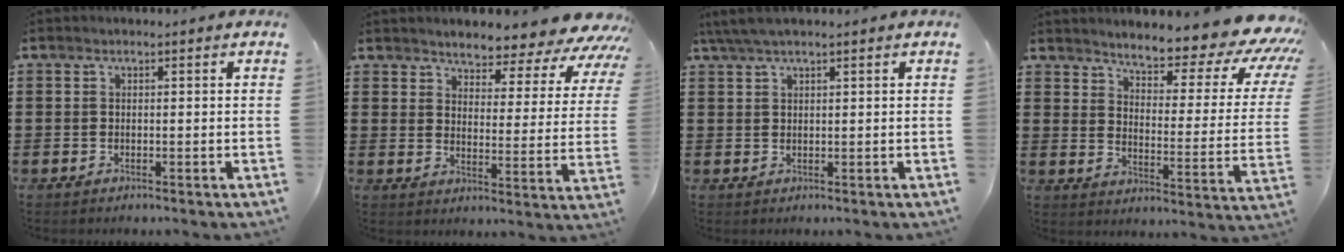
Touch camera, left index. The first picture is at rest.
{"total": 4.6, "force": [4.4, 0.8, 1.1], "torque": [-0.042, -0.042, 0.071]}
{"total": 2.8, "force": [1.7, 0.3, 2.1], "torque": [-0.043, 0.004, 0.033]}
{"total": 7.2, "force": [6.1, 0.9, 3.8], "torque": [-0.069, -0.059, 0.091]}